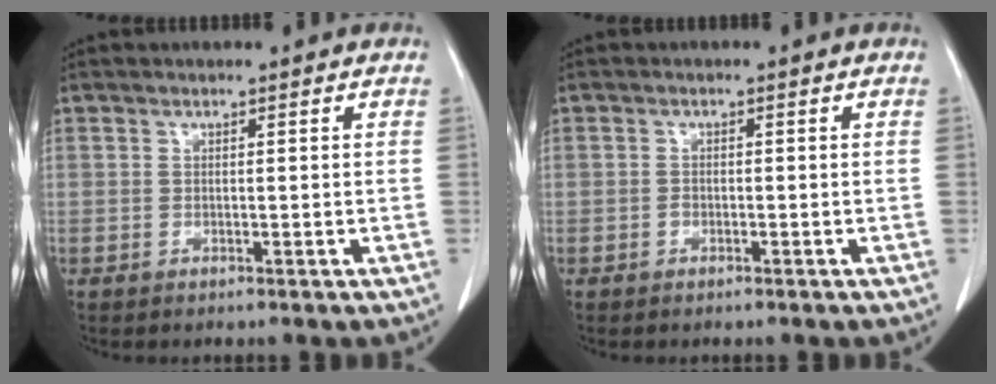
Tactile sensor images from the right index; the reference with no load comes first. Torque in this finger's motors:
{"motor_torque": [0.09, -0.05, 0.02, -0.01]}